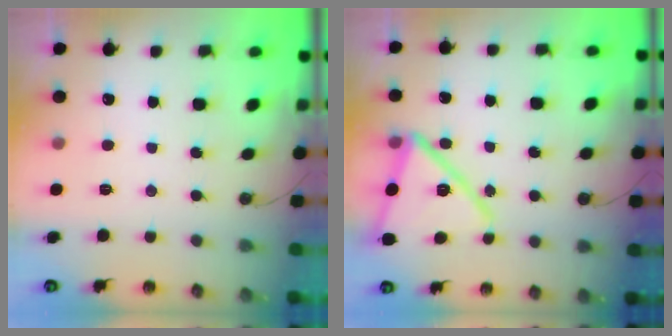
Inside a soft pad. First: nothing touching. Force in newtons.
{"total": 17.1, "press": 17.0, "slide": 1.7}